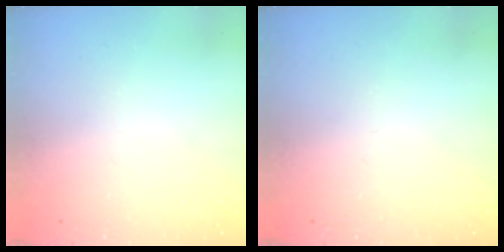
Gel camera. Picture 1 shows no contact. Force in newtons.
{"total": 0.0}